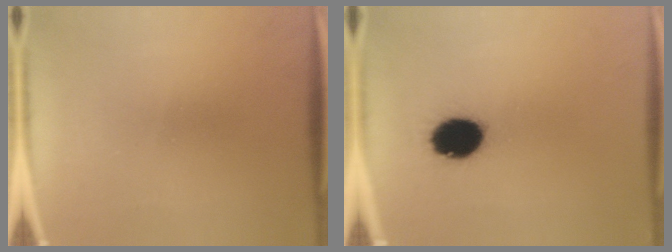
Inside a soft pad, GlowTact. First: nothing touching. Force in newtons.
{"total": 11.7}